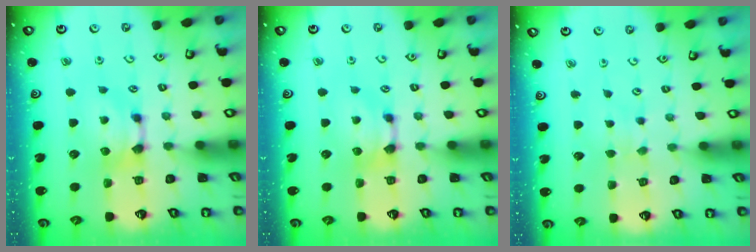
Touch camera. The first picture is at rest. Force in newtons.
{"total": 0.0}
{"total": 2.6, "press": 2.6, "slide": 0.2}